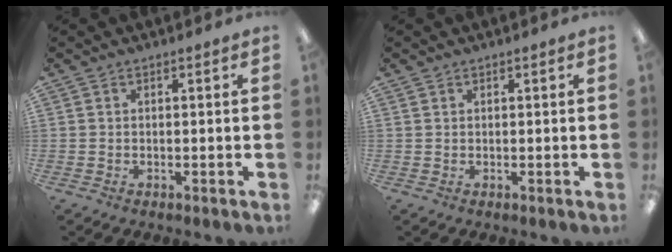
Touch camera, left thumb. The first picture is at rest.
{"total": 0.6, "force": [0.5, 0.3, 0.0], "torque": [0.000, 0.000, 0.010]}